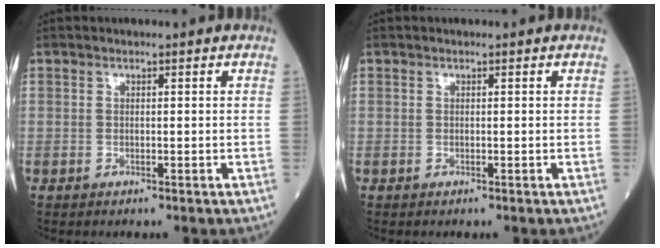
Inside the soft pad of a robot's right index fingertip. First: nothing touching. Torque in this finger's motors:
{"motor_torque": [0.00, 0.00, 0.00, 0.00]}